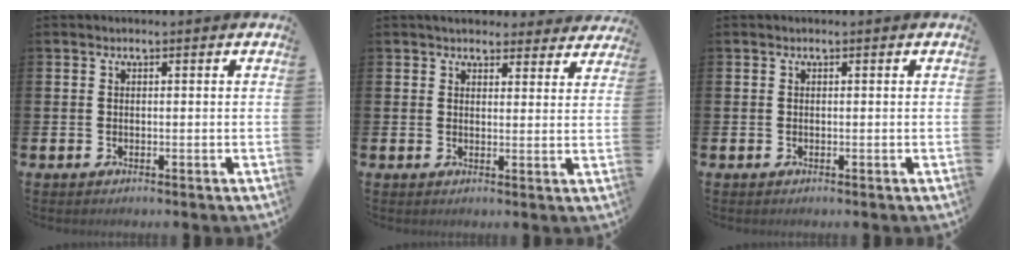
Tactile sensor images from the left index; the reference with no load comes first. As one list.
[{"total": 4.1, "force": [3.9, 1.2, 0.2], "torque": [-0.006, -0.019, 0.070]}, {"total": 0.0}]